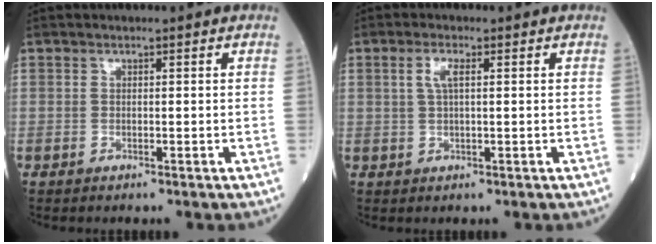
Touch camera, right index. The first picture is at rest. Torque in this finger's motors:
{"motor_torque": [0.13, 0.13, 0.03, 0.05]}